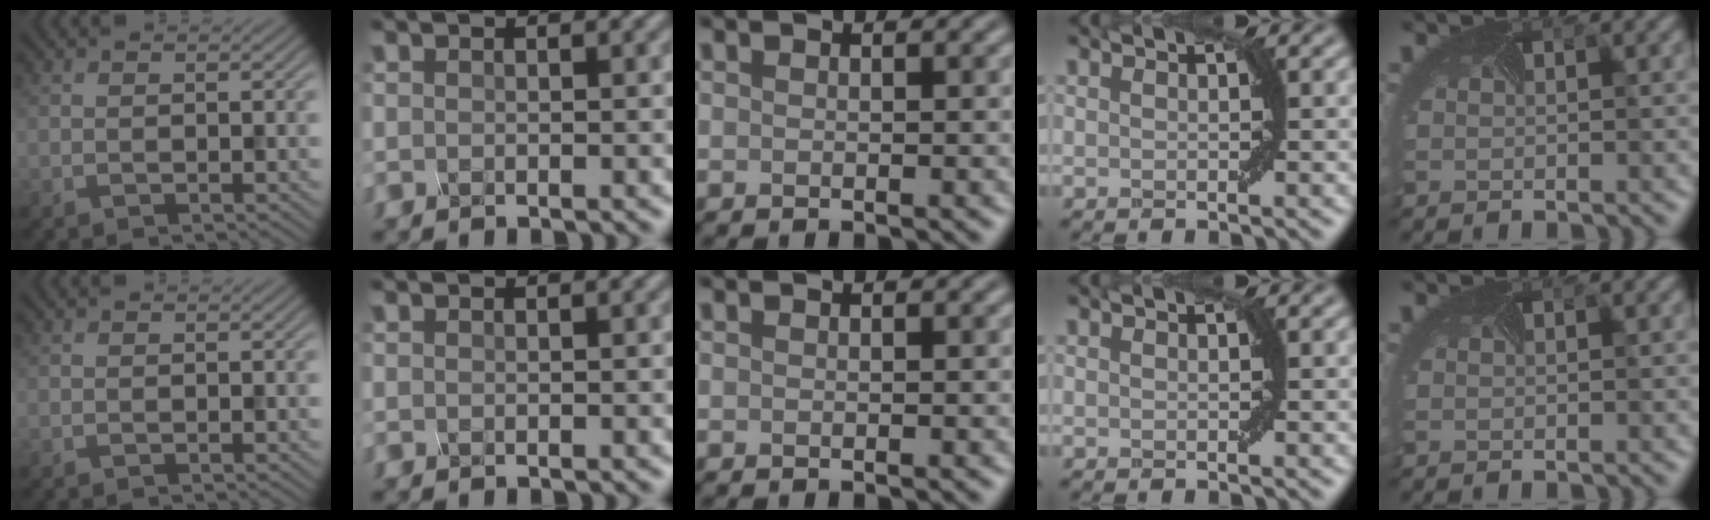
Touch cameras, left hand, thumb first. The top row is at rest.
{}